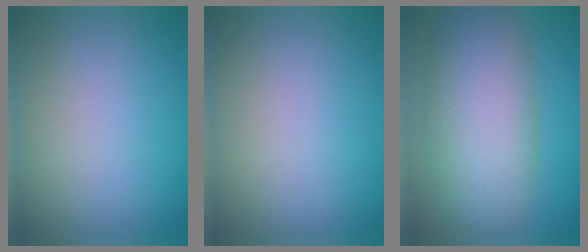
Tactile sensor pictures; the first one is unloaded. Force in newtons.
{"total": 0.0}
{"total": 9.6, "press": 9.6, "slide": 0.5}